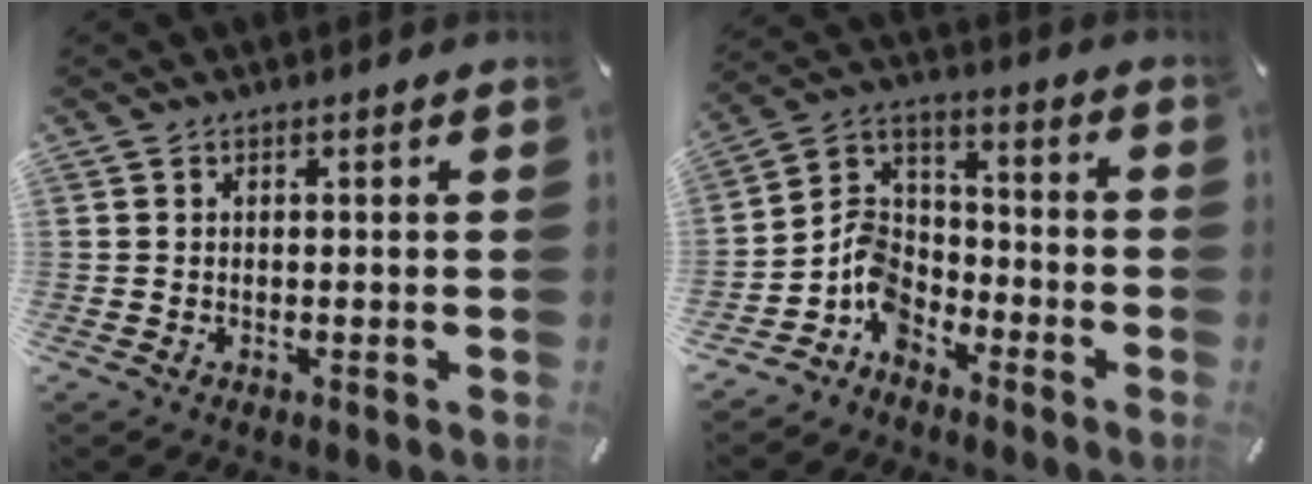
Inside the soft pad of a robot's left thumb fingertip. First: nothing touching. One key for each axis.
{"total": 9.0, "fx": -6.1, "fy": 6.0, "fz": 2.7, "tx": -0.076, "ty": 0.016, "tz": -0.122}